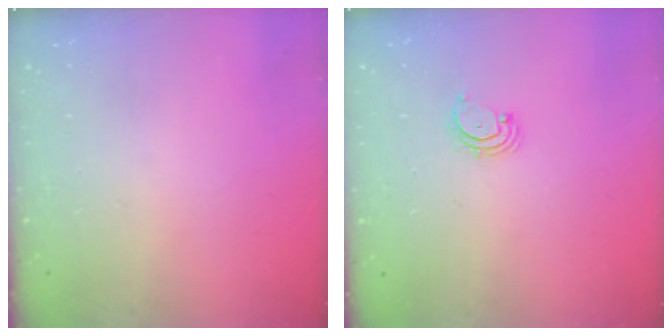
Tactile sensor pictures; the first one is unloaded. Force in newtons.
{"total": 1.7, "press": 1.6, "slide": 0.2}